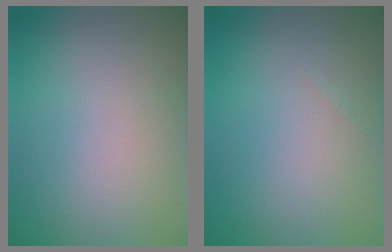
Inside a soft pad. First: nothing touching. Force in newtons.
{"total": 0.0}